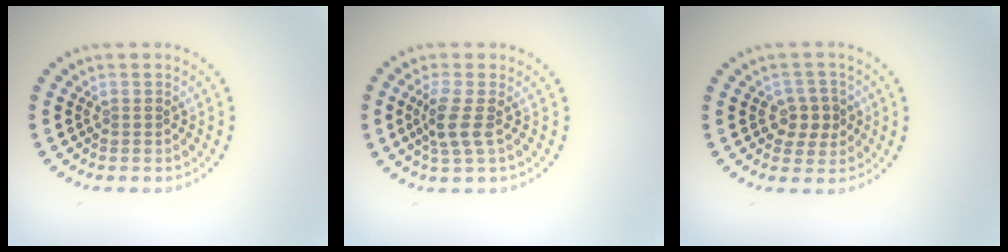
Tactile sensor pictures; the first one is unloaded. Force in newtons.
{"total": 2.6, "press": 2.0, "slide": 1.6}
{"total": 2.7, "press": 2.6, "slide": 0.8}